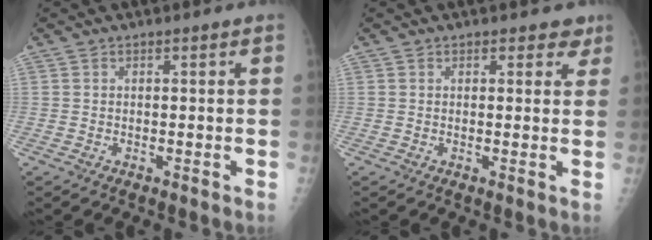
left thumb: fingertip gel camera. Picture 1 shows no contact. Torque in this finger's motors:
{"motor_torque": [-0.21, -0.11, -0.36, 0.15, 0.03]}